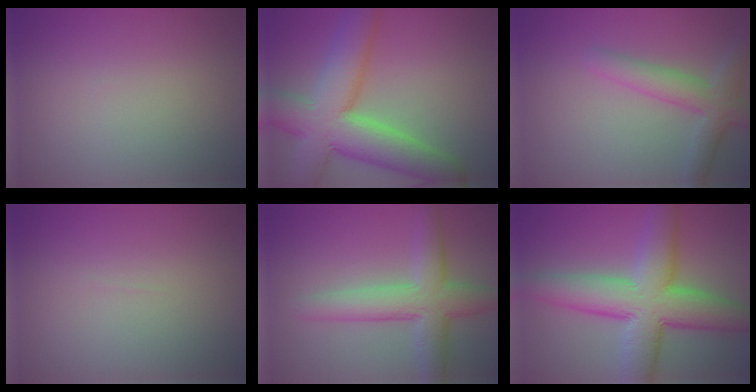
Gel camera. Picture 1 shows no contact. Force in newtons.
{"total": 10.8, "press": 10.7, "slide": 0.8}
{"total": 3.6, "press": 3.6, "slide": 0.0}
{"total": 0.0}
{"total": 5.4, "press": 5.4, "slide": 0.1}
{"total": 9.6, "press": 9.6, "slide": 0.5}